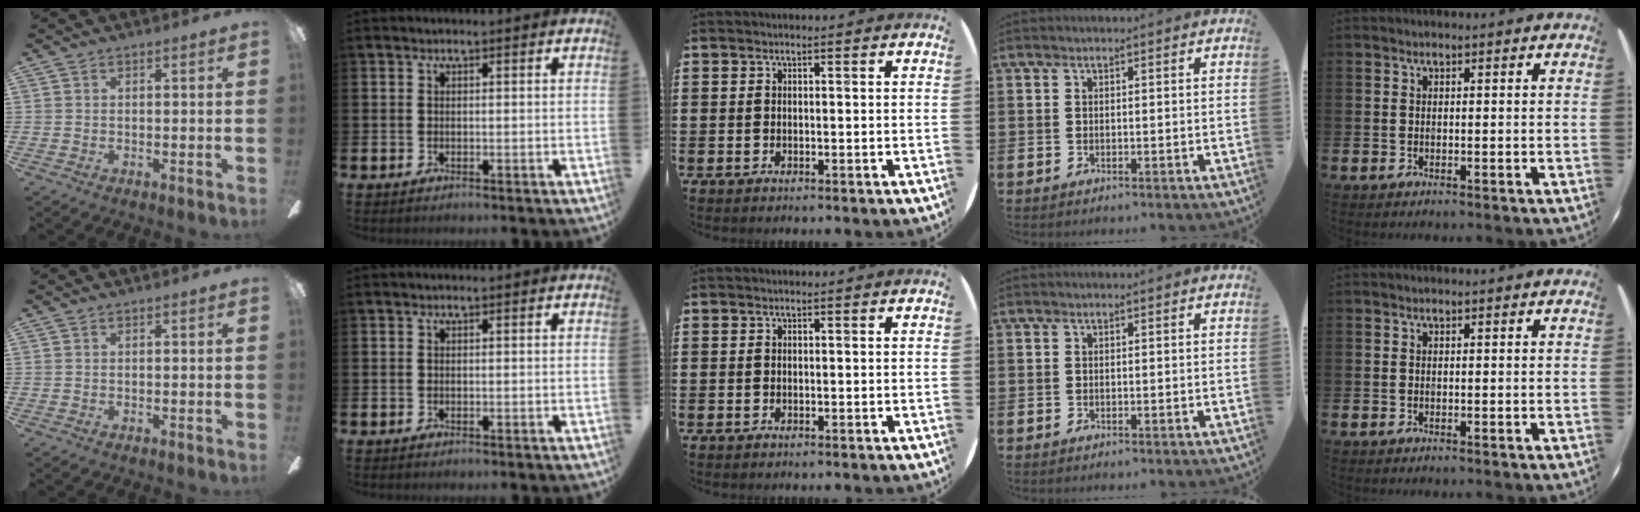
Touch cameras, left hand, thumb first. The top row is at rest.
{}